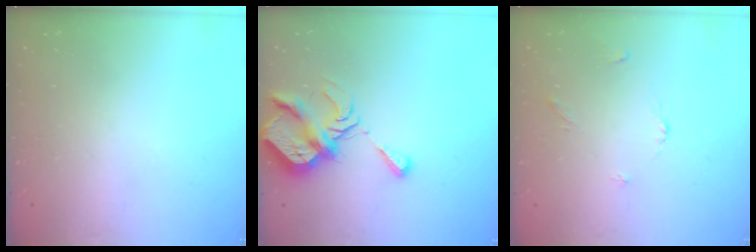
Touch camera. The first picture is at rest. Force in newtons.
{"total": 12.1, "press": 12.1, "slide": 0.9}
{"total": 2.9, "press": 2.9, "slide": 0.5}